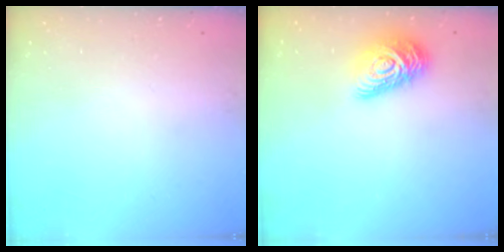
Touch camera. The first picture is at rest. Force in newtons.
{"total": 13.4, "press": 13.4, "slide": 0.7}